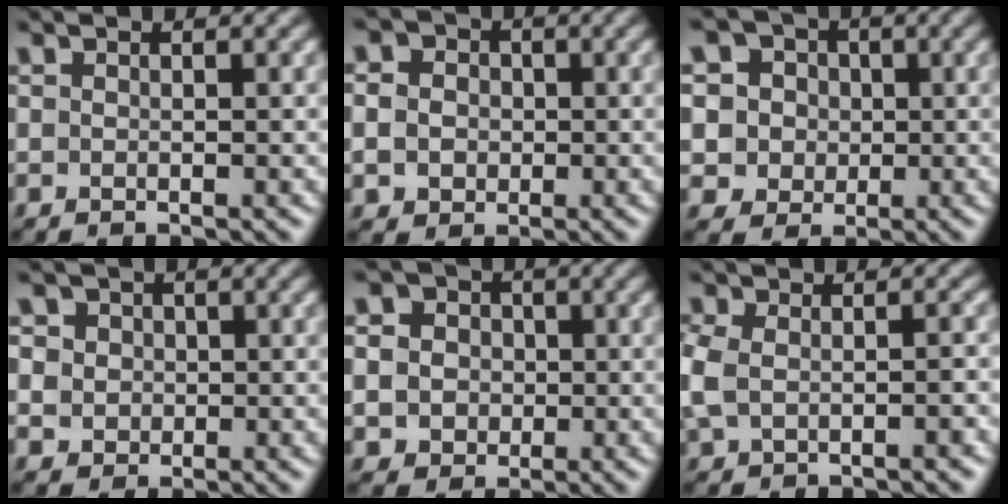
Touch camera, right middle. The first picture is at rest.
{"total": 6.2, "force": [1.8, 5.3, 2.7], "torque": [-0.057, 0.034, 0.004]}
{"total": 7.6, "force": [3.2, 6.4, 2.6], "torque": [-0.057, 0.022, 0.036]}
{"total": 5.8, "force": [2.6, 4.8, 2.1], "torque": [-0.049, 0.021, 0.028]}
{"total": 7.8, "force": [2.3, 6.9, 2.9], "torque": [-0.072, 0.034, 0.019]}
{"total": 3.4, "force": [-0.7, 2.0, 2.7], "torque": [-0.060, -0.003, -0.011]}